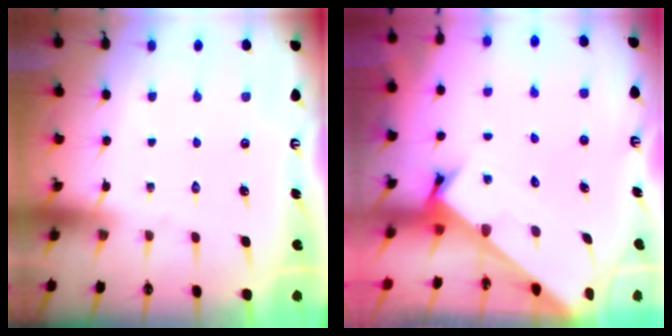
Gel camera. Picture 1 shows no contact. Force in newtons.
{"total": 2.5, "press": 2.5, "slide": 0.2}